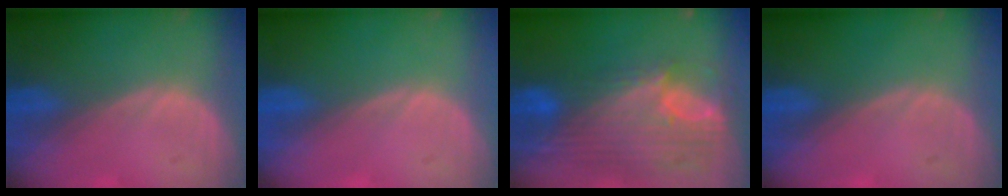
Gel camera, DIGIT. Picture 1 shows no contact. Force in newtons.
{"total": 0.0}
{"total": 12.1, "press": 10.2, "slide": 6.4}
{"total": 0.0}